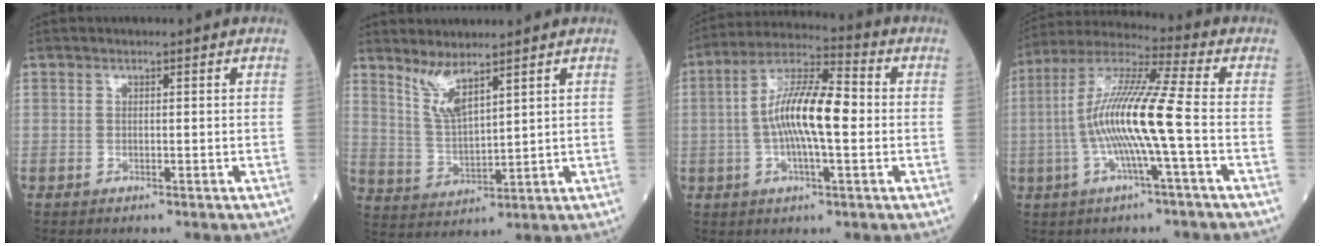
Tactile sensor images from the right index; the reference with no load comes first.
{"total": 5.5, "force": [4.2, 0.7, 3.5], "torque": [-0.077, -0.015, 0.092]}
{"total": 12.0, "force": [-0.5, 2.6, 11.7], "torque": [-0.218, 0.018, -0.016]}
{"total": 13.4, "force": [-2.0, -0.4, 13.2], "torque": [-0.261, 0.011, -0.049]}